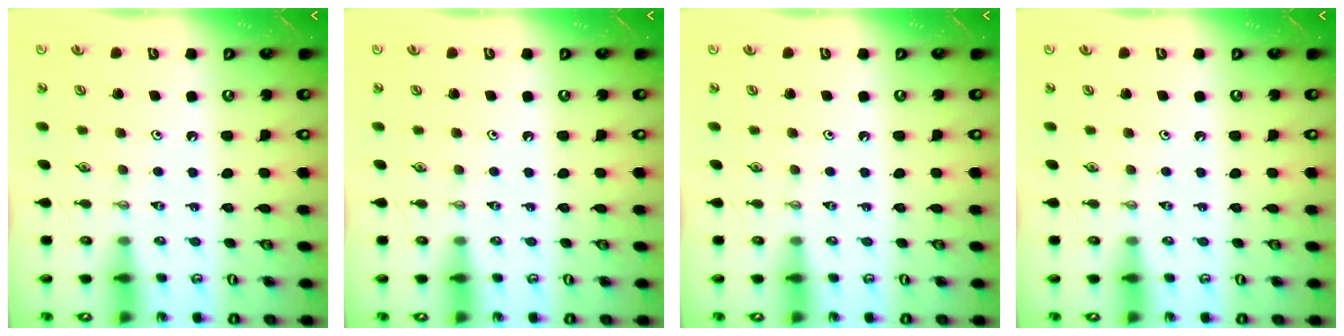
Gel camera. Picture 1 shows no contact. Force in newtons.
{"total": 0.0}
{"total": 0.0}
{"total": 0.0}